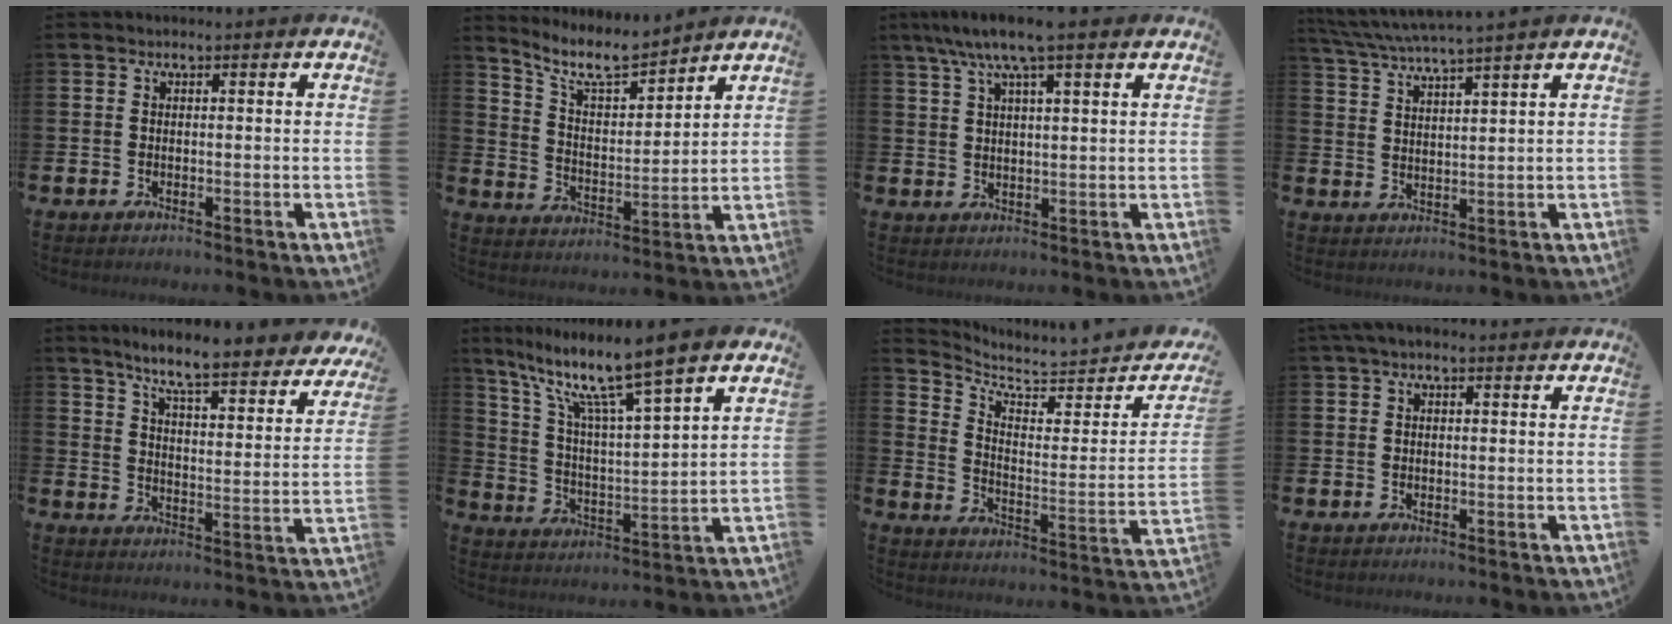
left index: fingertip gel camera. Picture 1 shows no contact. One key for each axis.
{"total": 8.2, "fx": 7.4, "fy": 1.7, "fz": 2.9, "tx": -0.085, "ty": -0.044, "tz": 0.133}
{"total": 7.0, "fx": 5.5, "fy": 0.8, "fz": 4.4, "tx": -0.090, "ty": -0.011, "tz": 0.096}
{"total": 4.5, "fx": 4.2, "fy": -0.5, "fz": 1.4, "tx": -0.043, "ty": -0.024, "tz": 0.072}
{"total": 7.6, "fx": 6.9, "fy": 0.5, "fz": 3.2, "tx": -0.081, "ty": -0.055, "tz": 0.115}
{"total": 10.7, "fx": 8.4, "fy": 1.3, "fz": 6.5, "tx": -0.150, "ty": -0.050, "tz": 0.136}
{"total": 5.3, "fx": 5.2, "fy": 1.0, "fz": 0.6, "tx": -0.029, "ty": -0.063, "tz": 0.082}
{"total": 1.5, "fx": 0.8, "fy": 0.6, "fz": 1.1, "tx": -0.016, "ty": 0.004, "tz": 0.011}